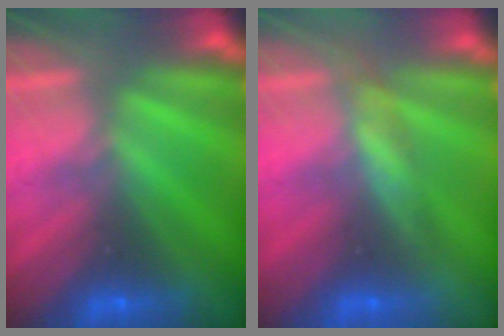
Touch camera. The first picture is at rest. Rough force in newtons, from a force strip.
{"total": 2.8}